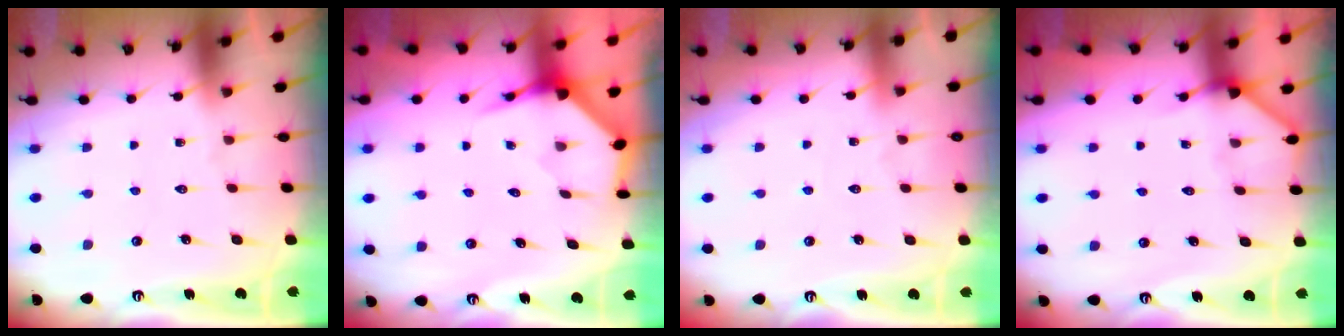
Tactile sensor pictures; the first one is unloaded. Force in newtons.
{"total": 4.0, "press": 3.9, "slide": 0.5}
{"total": 2.5, "press": 2.5, "slide": 0.3}
{"total": 4.6, "press": 4.6, "slide": 0.5}